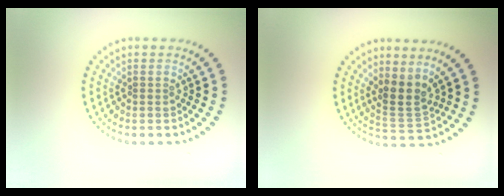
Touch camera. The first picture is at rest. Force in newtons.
{"total": 2.8, "press": 2.1, "slide": 1.9}